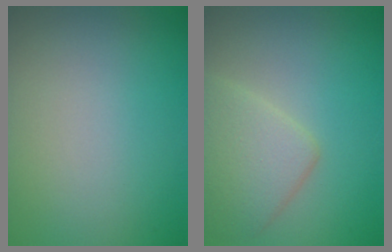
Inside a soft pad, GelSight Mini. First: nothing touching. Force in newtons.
{"total": 4.3, "press": 4.3, "slide": 0.1}